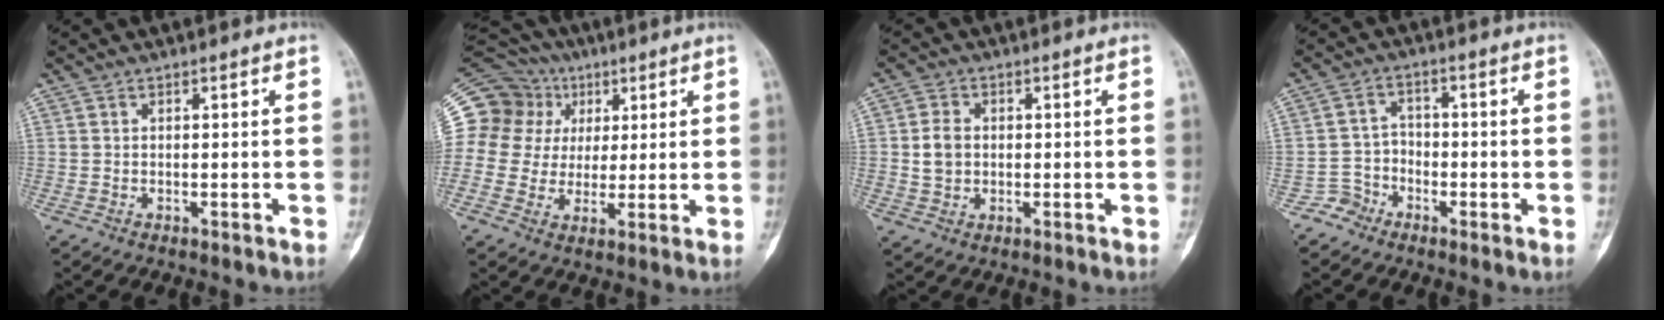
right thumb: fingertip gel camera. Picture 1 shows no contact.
{"total": 20.7, "force": [6.7, 18.3, 7.0], "torque": [-0.151, 0.058, 0.132]}
{"total": 4.6, "force": [0.2, 3.8, 2.7], "torque": [-0.045, 0.004, 0.003]}
{"total": 4.4, "force": [-2.8, 3.4, -0.4], "torque": [0.035, 0.024, -0.060]}